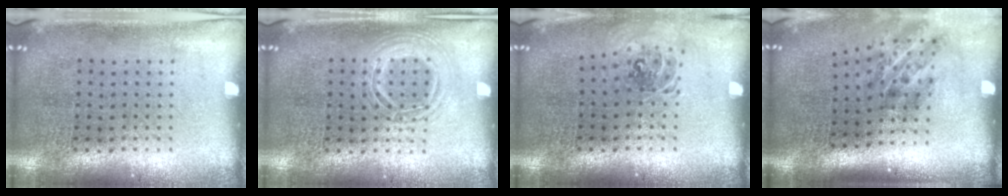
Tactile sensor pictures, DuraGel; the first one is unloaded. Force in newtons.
{"total": 1.1, "press": 1.1, "slide": 0.1}
{"total": 0.9, "press": 0.9, "slide": 0.2}
{"total": 2.0, "press": 1.3, "slide": 1.5}